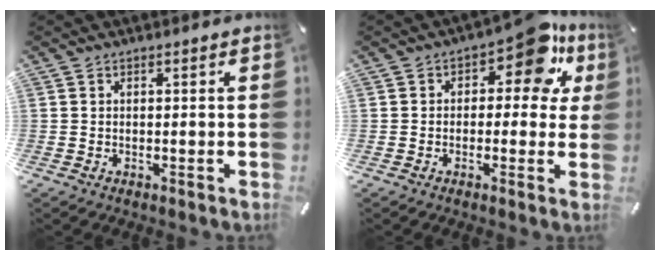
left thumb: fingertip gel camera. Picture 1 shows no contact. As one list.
[{"total": 11.6, "force": [5.5, 5.7, 8.5], "torque": [-0.109, -0.031, 0.090]}]